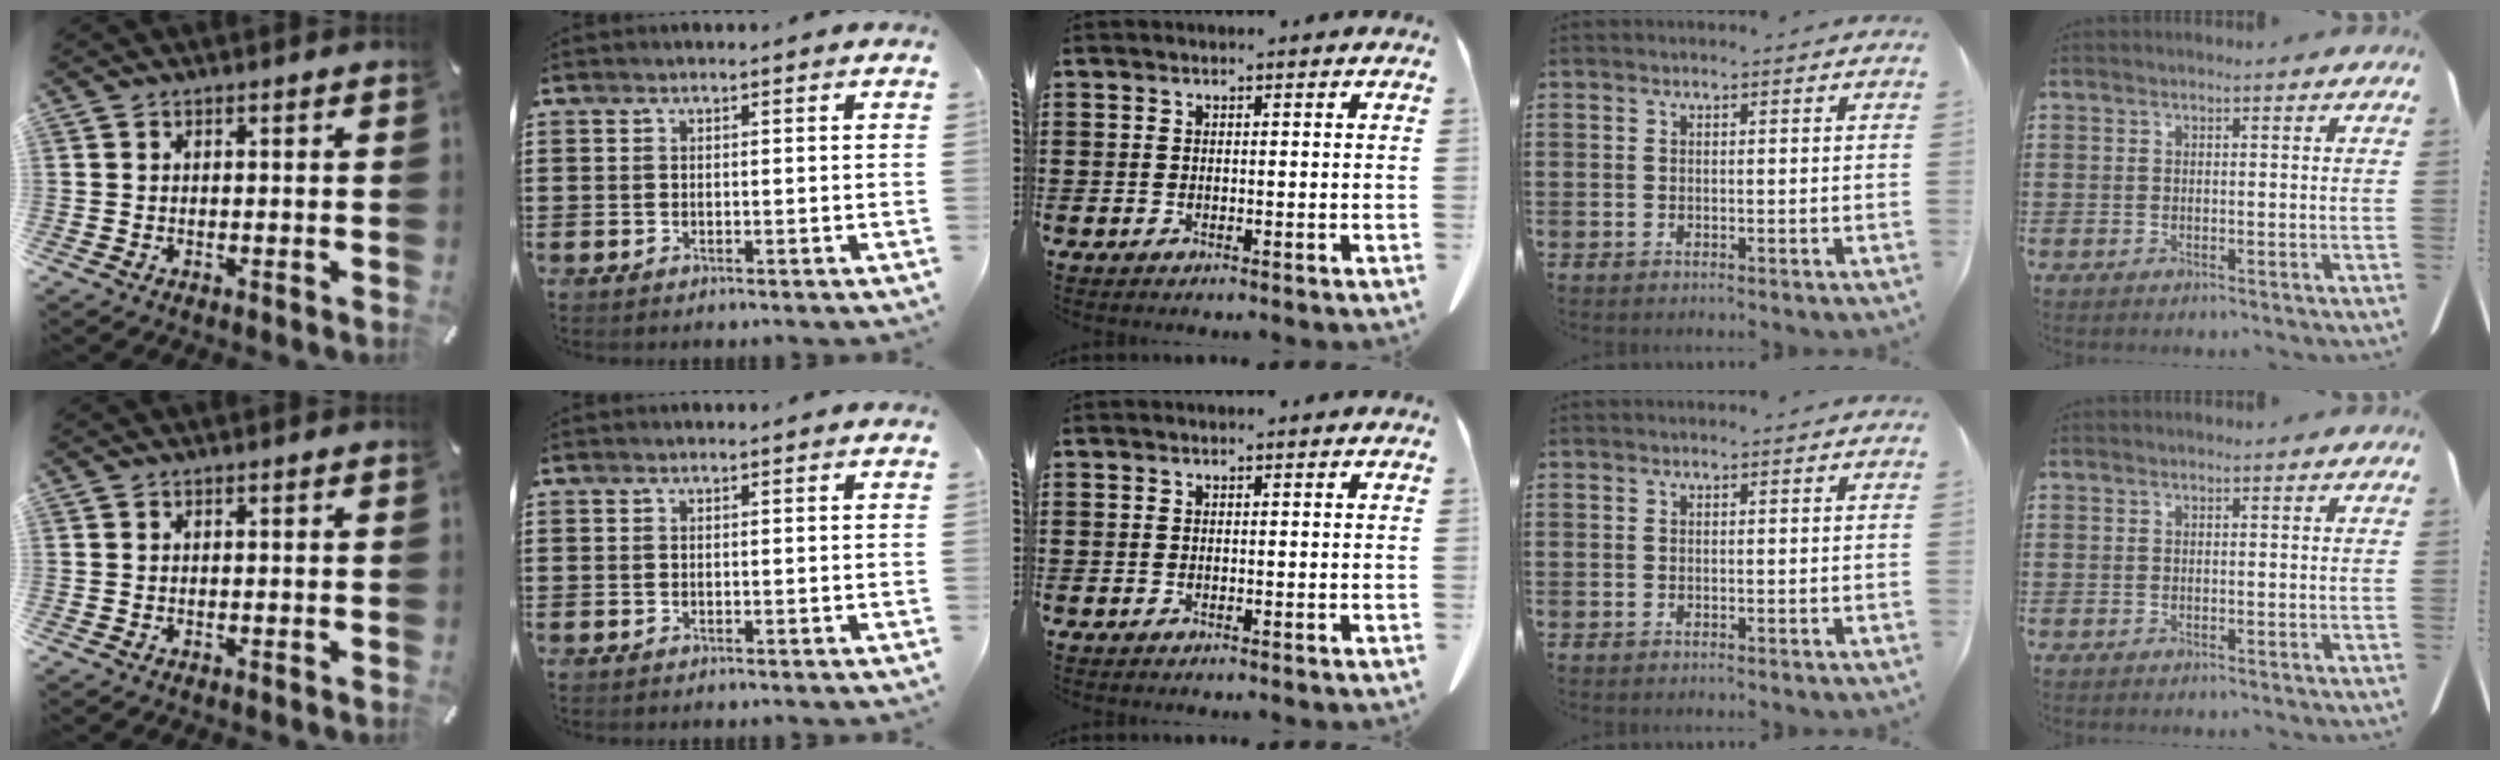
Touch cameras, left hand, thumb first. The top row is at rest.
{}